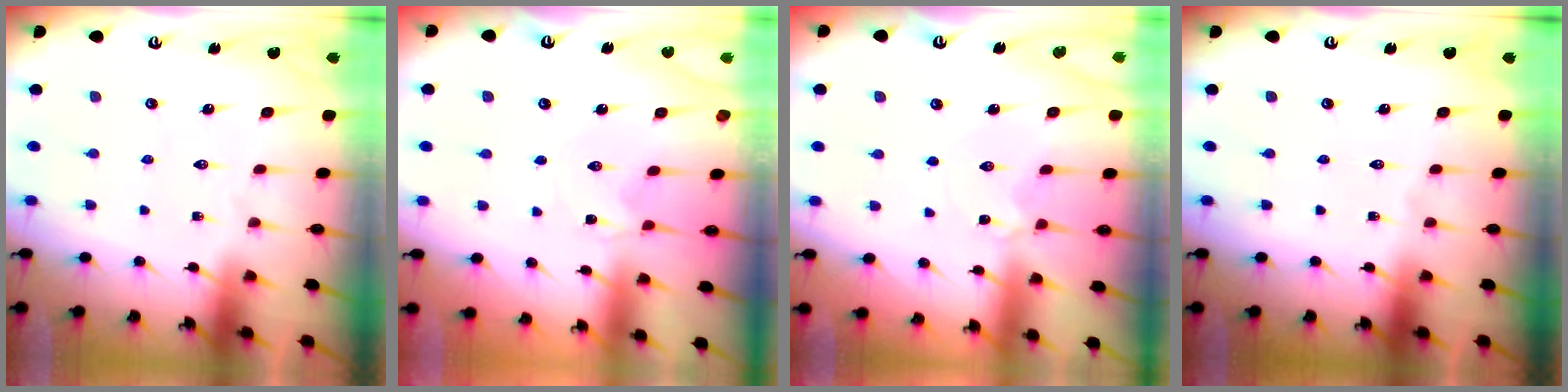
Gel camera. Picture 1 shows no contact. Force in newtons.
{"total": 0.0}
{"total": 2.5, "press": 2.5, "slide": 0.4}
{"total": 0.0}